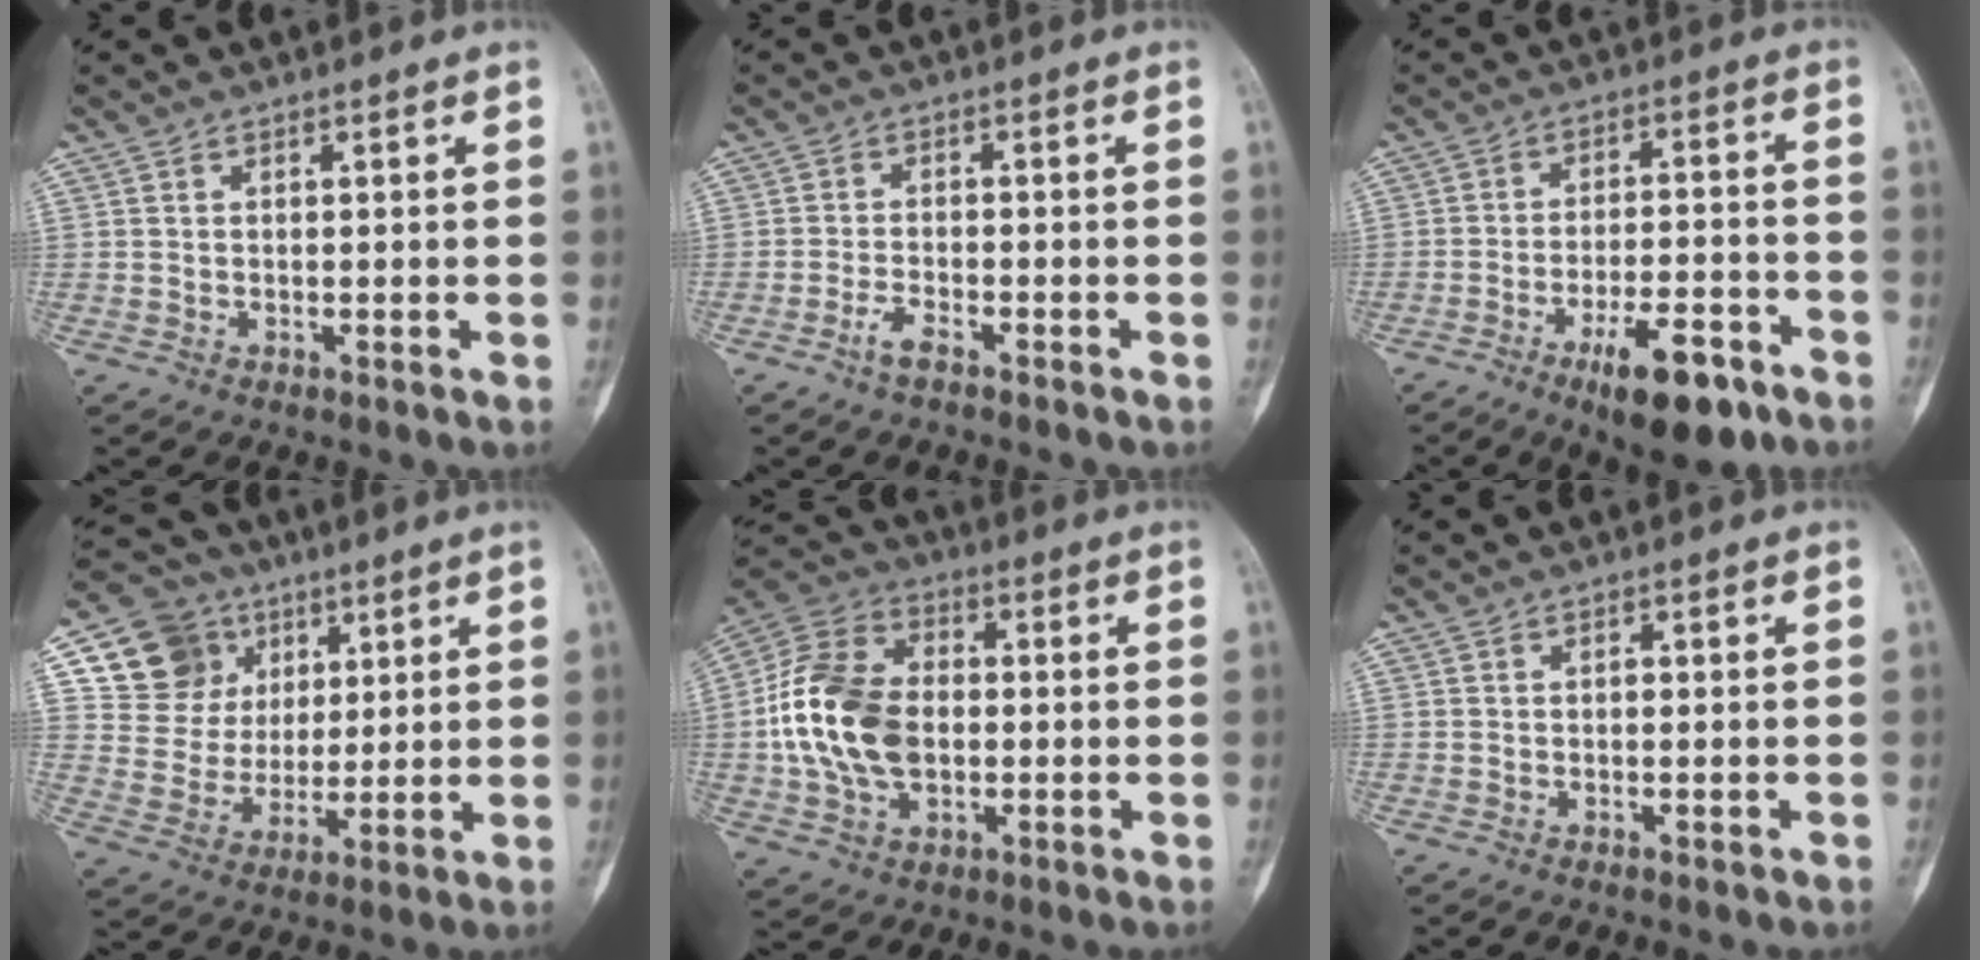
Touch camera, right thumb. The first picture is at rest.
{"total": 2.7, "force": [-2.0, 0.8, 1.6], "torque": [-0.038, 0.014, -0.041]}
{"total": 12.7, "force": [-7.3, 4.3, 9.5], "torque": [-0.138, 0.038, -0.108]}
{"total": 14.1, "force": [6.1, 12.2, 3.7], "torque": [-0.025, -0.014, 0.119]}
{"total": 17.6, "force": [-1.0, 12.0, 12.8], "torque": [-0.237, 0.022, -0.019]}
{"total": 0.9, "force": [-0.3, 0.5, 0.7], "torque": [-0.005, 0.002, -0.007]}